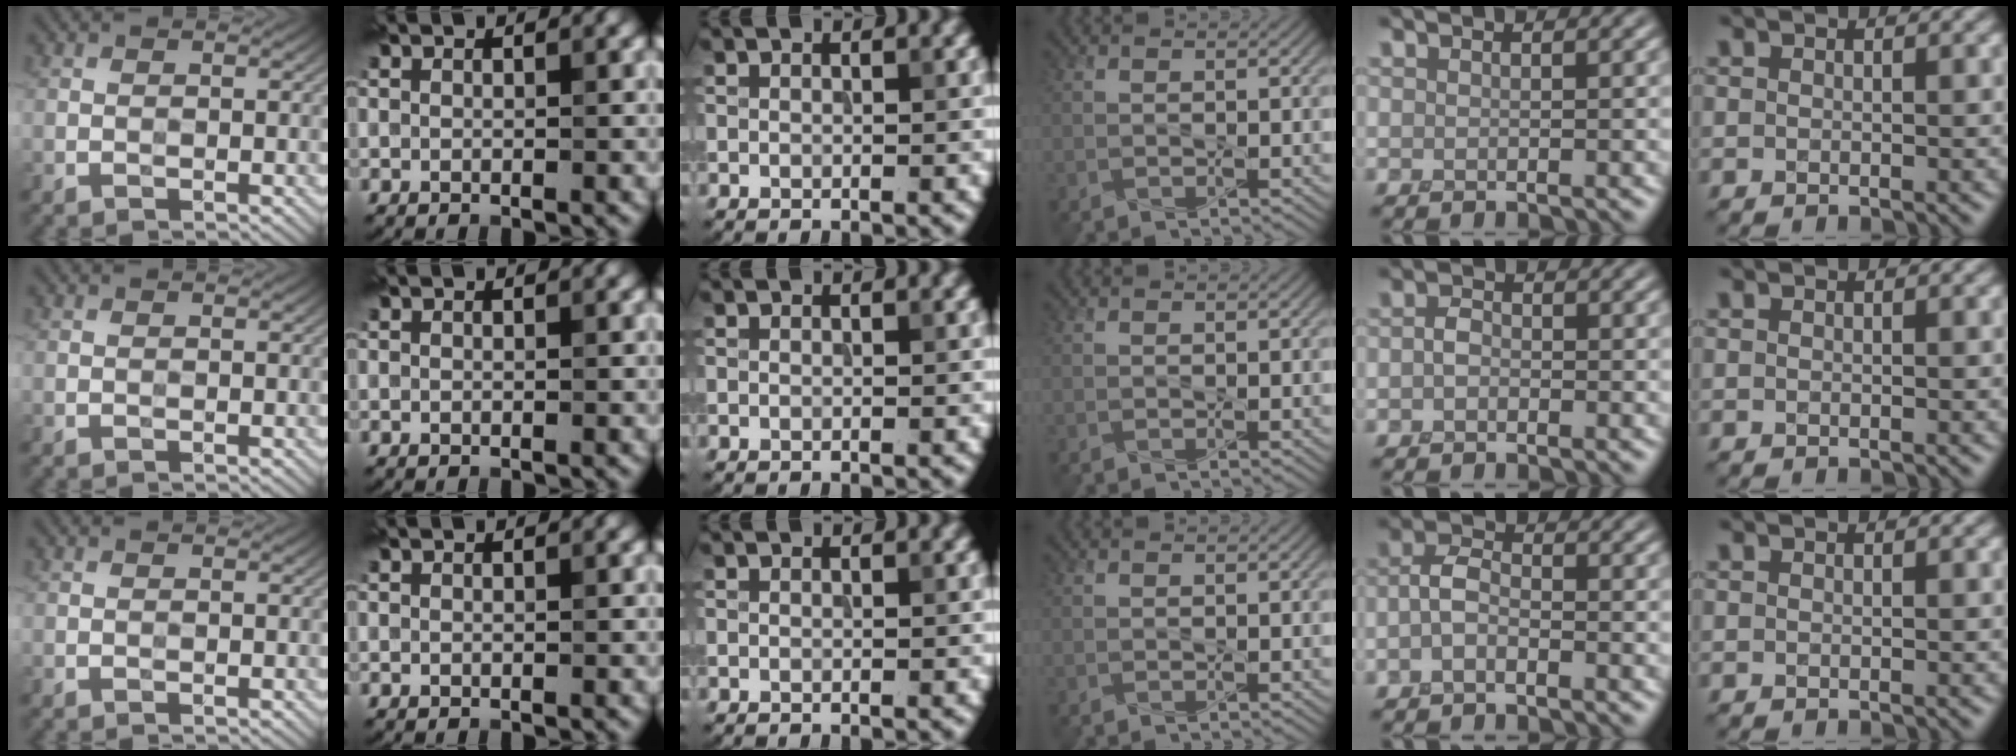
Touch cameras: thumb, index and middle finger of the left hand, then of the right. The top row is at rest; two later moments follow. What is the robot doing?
{"motion": "press", "object": "sticky note"}